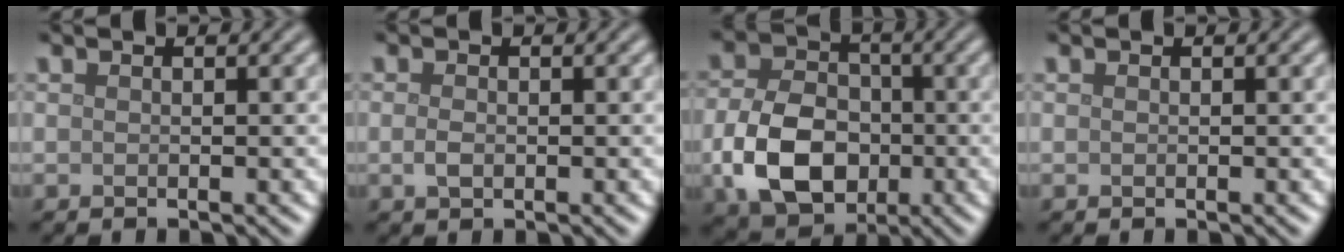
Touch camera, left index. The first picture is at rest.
{"total": 1.2, "force": [-0.1, 0.7, 0.9], "torque": [-0.022, -0.002, -0.004]}
{"total": 8.6, "force": [-2.2, 6.2, 5.6], "torque": [-0.119, -0.009, -0.044]}
{"total": 0.0}